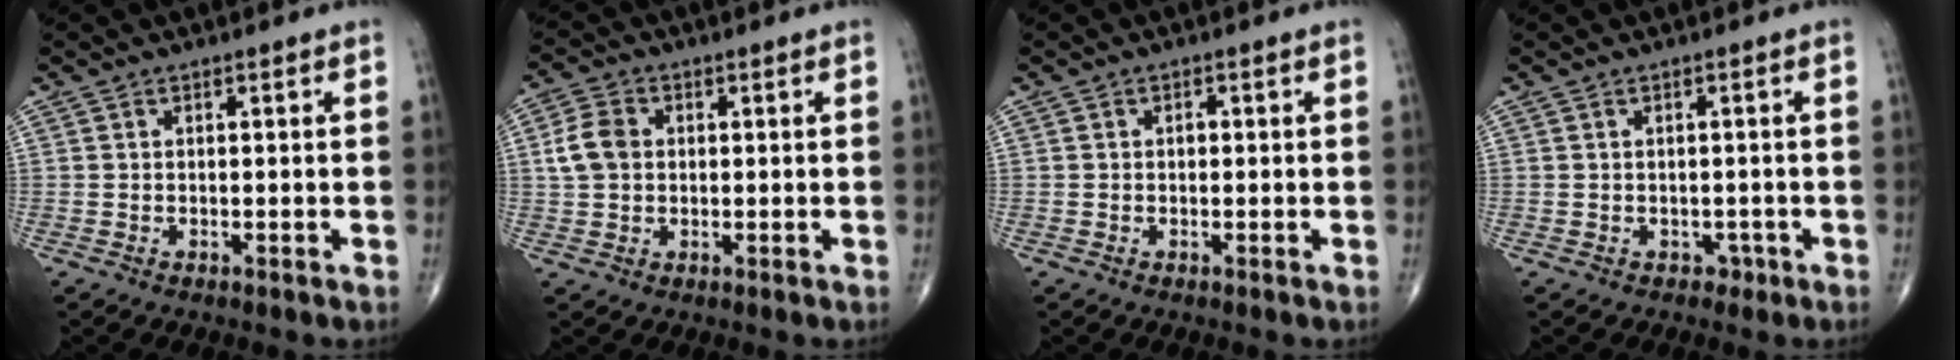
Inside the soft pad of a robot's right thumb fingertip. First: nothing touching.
{"total": 5.9, "force": [0.8, 4.5, 3.7], "torque": [-0.072, 0.009, 0.012]}
{"total": 0.9, "force": [0.0, 0.7, 0.6], "torque": [-0.004, 0.002, -0.003]}
{"total": 1.5, "force": [-0.7, 1.2, 0.5], "torque": [0.002, 0.004, -0.009]}